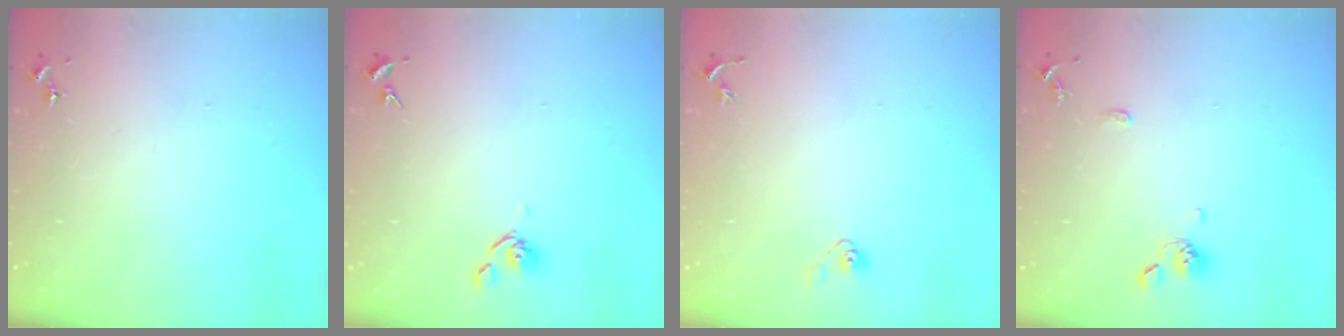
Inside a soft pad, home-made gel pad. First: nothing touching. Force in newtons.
{"total": 6.0, "press": 5.9, "slide": 0.8}
{"total": 4.1, "press": 3.7, "slide": 1.7}
{"total": 9.1, "press": 8.9, "slide": 1.9}